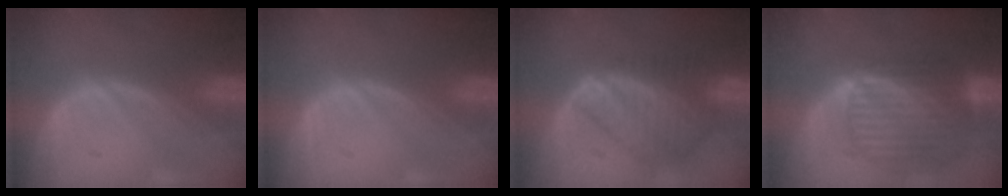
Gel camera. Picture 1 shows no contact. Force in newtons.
{"total": 0.0}
{"total": 8.5, "press": 7.6, "slide": 3.9}
{"total": 10.3, "press": 8.7, "slide": 5.6}